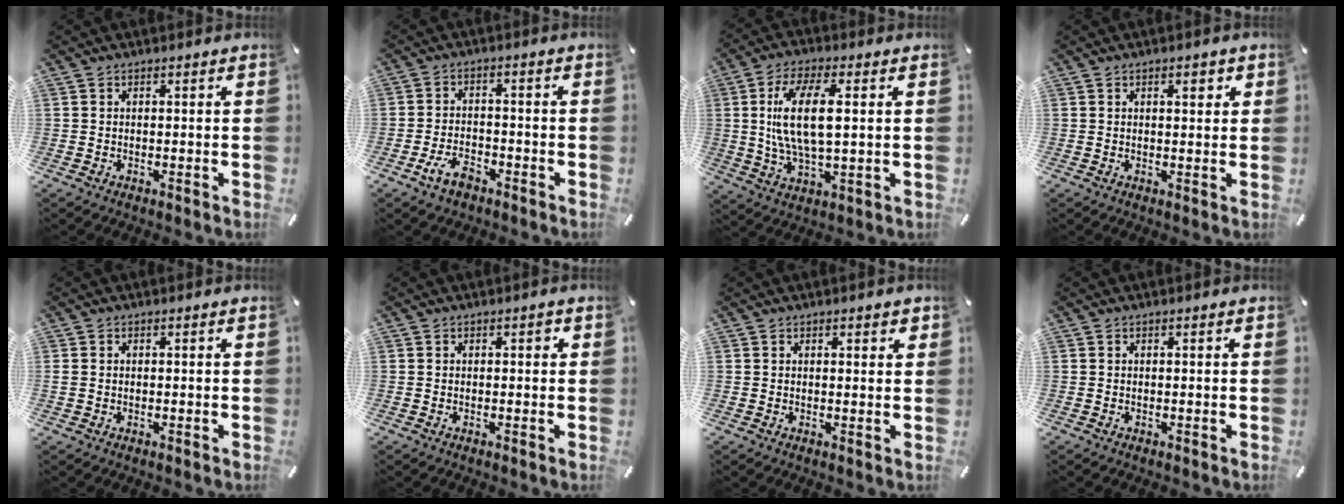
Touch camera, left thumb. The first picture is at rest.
{"total": 6.0, "force": [-3.8, 3.3, 3.3], "torque": [-0.075, 0.018, -0.073]}
{"total": 13.1, "force": [2.3, 5.1, 11.8], "torque": [-0.245, -0.004, 0.033]}
{"total": 2.6, "force": [1.2, 1.0, 2.1], "torque": [-0.028, 0.000, 0.015]}
{"total": 0.8, "force": [0.0, 0.6, 0.6], "torque": [-0.012, 0.003, -0.002]}
{"total": 0.9, "force": [0.2, 0.6, 0.7], "torque": [-0.007, 0.003, -0.001]}
{"total": 1.0, "force": [0.7, 0.6, 0.4], "torque": [0.000, -0.001, 0.011]}
{"total": 0.0}